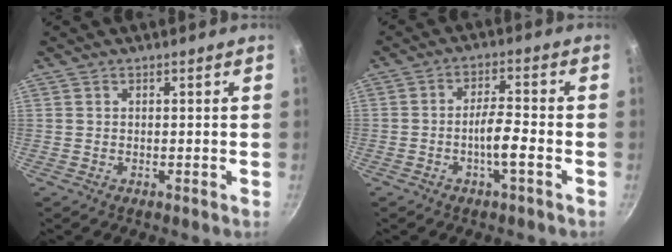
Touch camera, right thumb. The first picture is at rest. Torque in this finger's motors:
{"motor_torque": [3.84, -1.16, 1.07, -1.70, 0.36]}